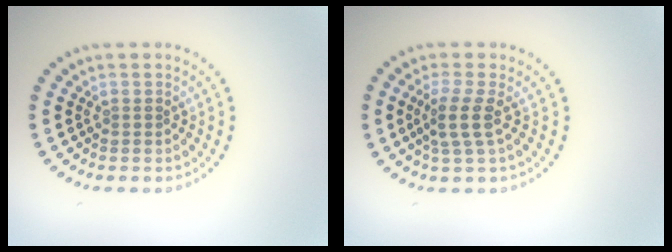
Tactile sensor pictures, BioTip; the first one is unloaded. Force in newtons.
{"total": 2.5, "press": 2.0, "slide": 1.5}